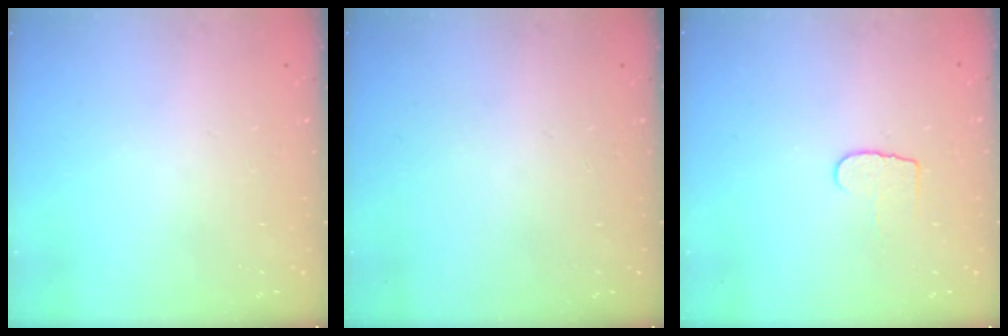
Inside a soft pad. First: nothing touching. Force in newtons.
{"total": 0.0}
{"total": 5.7, "press": 5.6, "slide": 0.5}